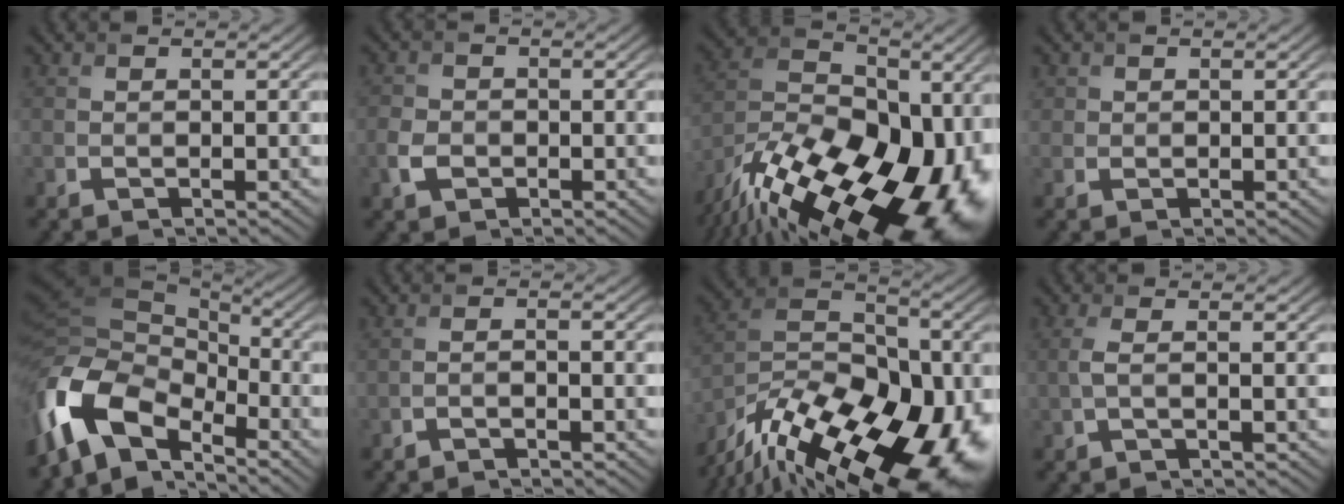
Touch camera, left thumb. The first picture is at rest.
{"total": 3.1, "force": [-1.2, 2.4, 1.5], "torque": [-0.040, -0.003, -0.029]}
{"total": 21.0, "force": [-12.0, 10.2, 13.8], "torque": [-0.234, -0.008, -0.206]}
{"total": 1.1, "force": [0.4, 1.0, 0.1], "torque": [0.000, -0.005, 0.008]}
{"total": 14.8, "force": [-6.7, 8.6, 10.0], "torque": [-0.249, -0.027, -0.126]}
{"total": 1.3, "force": [-1.1, 0.1, 0.7], "torque": [-0.012, 0.003, -0.025]}
{"total": 20.4, "force": [-13.7, 9.1, 12.1], "torque": [-0.219, -0.029, -0.222]}
{"total": 1.9, "force": [0.0, 0.4, 1.8], "torque": [-0.042, 0.004, -0.006]}